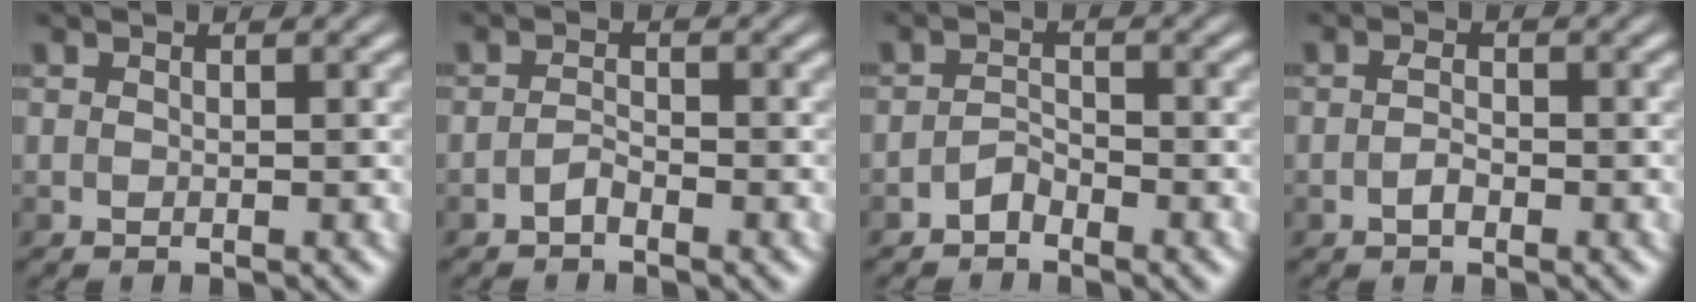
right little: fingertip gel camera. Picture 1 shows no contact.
{"total": 2.2, "force": [-2.1, 0.2, 0.7], "torque": [-0.017, 0.001, -0.044]}
{"total": 2.5, "force": [-2.4, 0.4, 0.4], "torque": [-0.009, 0.002, -0.051]}
{"total": 2.2, "force": [-1.5, 0.9, 1.3], "torque": [-0.029, 0.001, -0.031]}